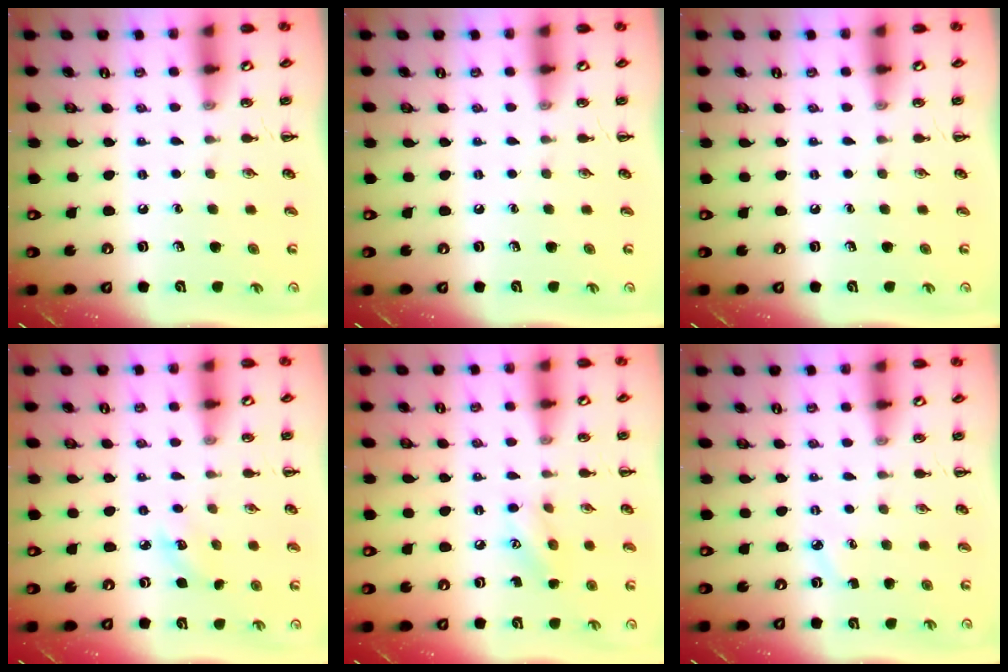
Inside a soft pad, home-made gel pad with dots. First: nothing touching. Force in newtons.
{"total": 0.0}
{"total": 0.0}
{"total": 3.9, "press": 3.8, "slide": 1.2}
{"total": 7.7, "press": 7.6, "slide": 1.0}
{"total": 2.0, "press": 1.9, "slide": 0.7}